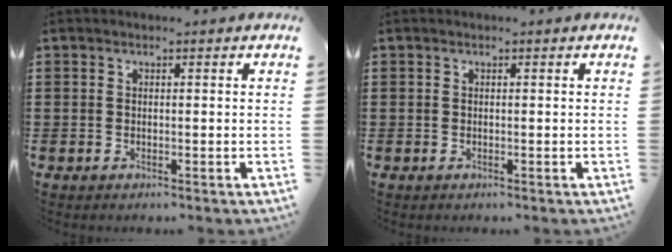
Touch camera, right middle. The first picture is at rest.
{"total": 0.0}